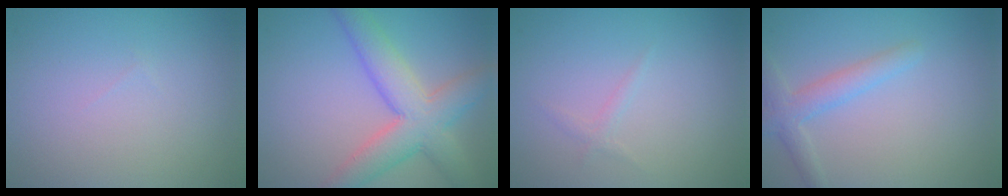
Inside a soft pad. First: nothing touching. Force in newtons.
{"total": 6.6, "press": 6.5, "slide": 0.3}
{"total": 0.7, "press": 0.7, "slide": 0.0}
{"total": 2.5, "press": 2.5, "slide": 0.1}